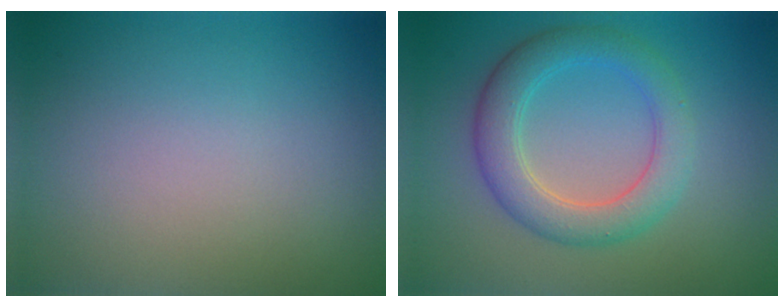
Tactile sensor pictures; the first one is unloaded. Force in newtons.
{"total": 4.8, "press": 4.8, "slide": 0.0}